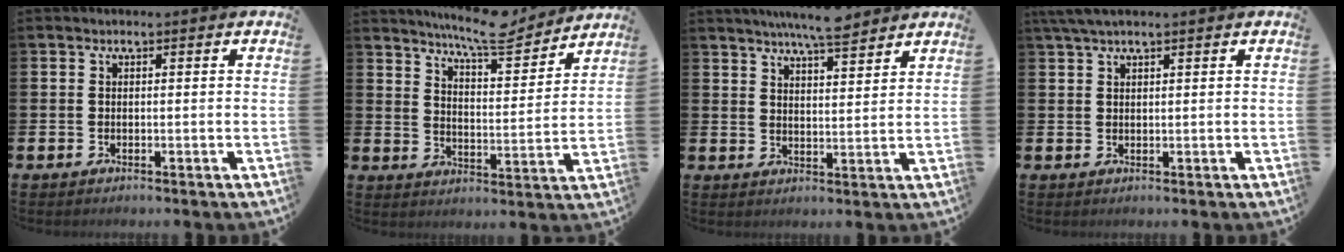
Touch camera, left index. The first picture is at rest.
{"total": 8.8, "force": [8.2, 0.9, 3.0], "torque": [-0.066, -0.049, 0.145]}
{"total": 6.4, "force": [6.1, 0.1, 1.8], "torque": [-0.041, -0.026, 0.109]}
{"total": 2.4, "force": [1.8, 0.4, 1.5], "torque": [-0.040, 0.006, 0.034]}